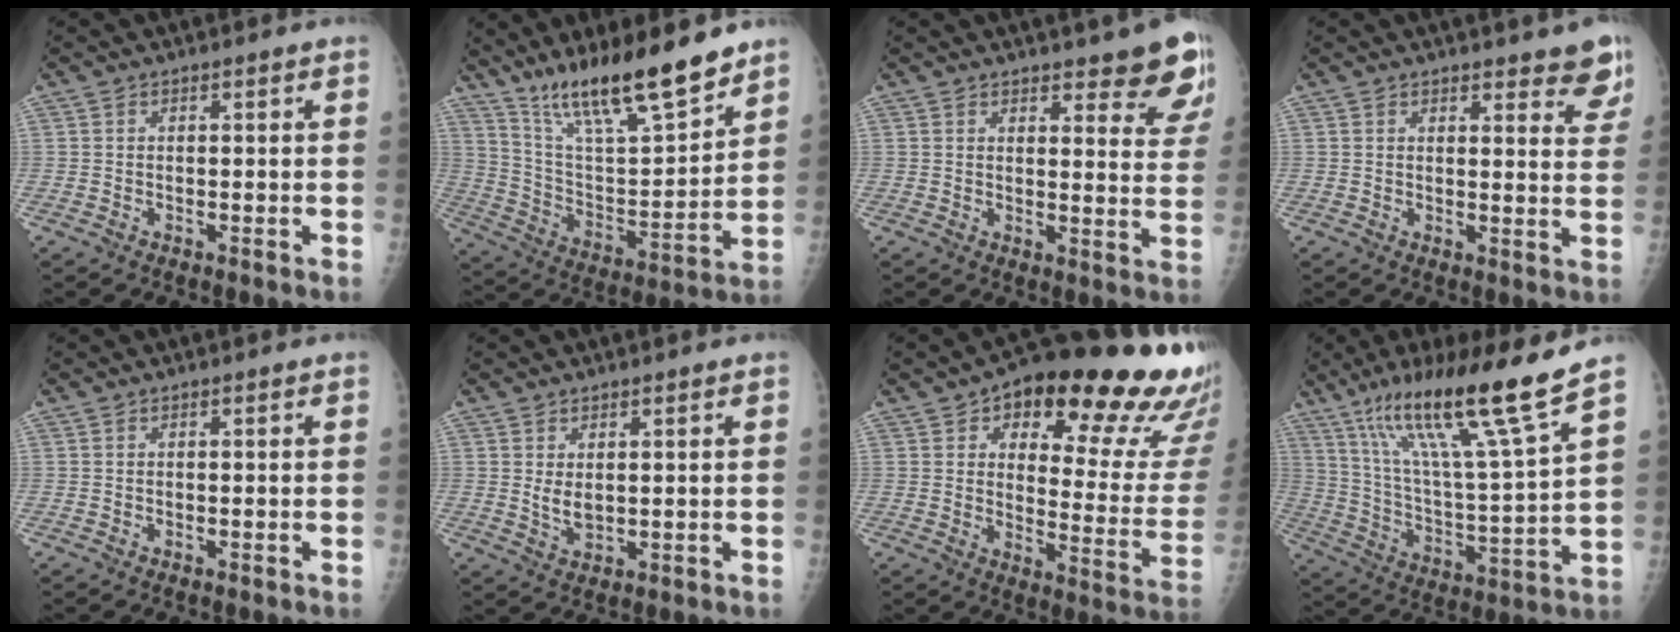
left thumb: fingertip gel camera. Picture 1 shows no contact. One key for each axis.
{"total": 20.0, "fx": 15.3, "fy": 3.9, "fz": 12.4, "tx": -0.182, "ty": -0.081, "tz": 0.273}
{"total": 10.5, "fx": 7.9, "fy": 2.9, "fz": 6.3, "tx": -0.041, "ty": -0.045, "tz": 0.083}
{"total": 7.3, "fx": 6.0, "fy": 2.1, "fz": 3.6, "tx": -0.010, "ty": -0.033, "tz": 0.059}
{"total": 0.0}
{"total": 3.4, "fx": 1.1, "fy": 1.7, "fz": 2.8, "tx": -0.044, "ty": -0.016, "tz": 0.026}
{"total": 26.4, "fx": 16.4, "fy": 9.6, "fz": 18.4, "tx": -0.193, "ty": -0.063, "tz": 0.209}
{"total": 20.5, "fx": 14.0, "fy": 0.1, "fz": 14.9, "tx": -0.236, "ty": -0.067, "tz": 0.245}